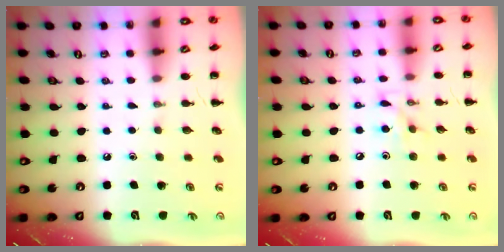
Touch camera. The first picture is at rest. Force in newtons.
{"total": 6.3, "press": 6.3, "slide": 0.9}